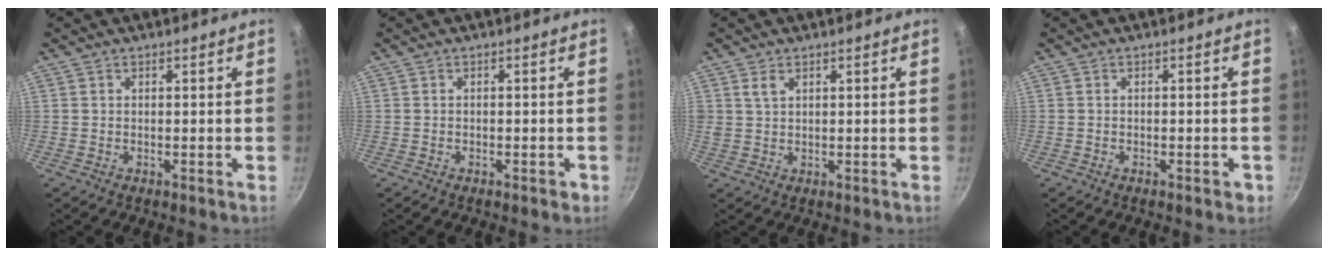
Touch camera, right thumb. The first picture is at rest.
{"total": 1.4, "force": [-0.7, 0.8, 0.9], "torque": [-0.012, 0.009, -0.005]}
{"total": 2.4, "force": [1.2, 1.5, 1.4], "torque": [-0.022, -0.004, 0.025]}
{"total": 1.6, "force": [-0.8, 0.9, 1.1], "torque": [-0.013, 0.010, -0.006]}